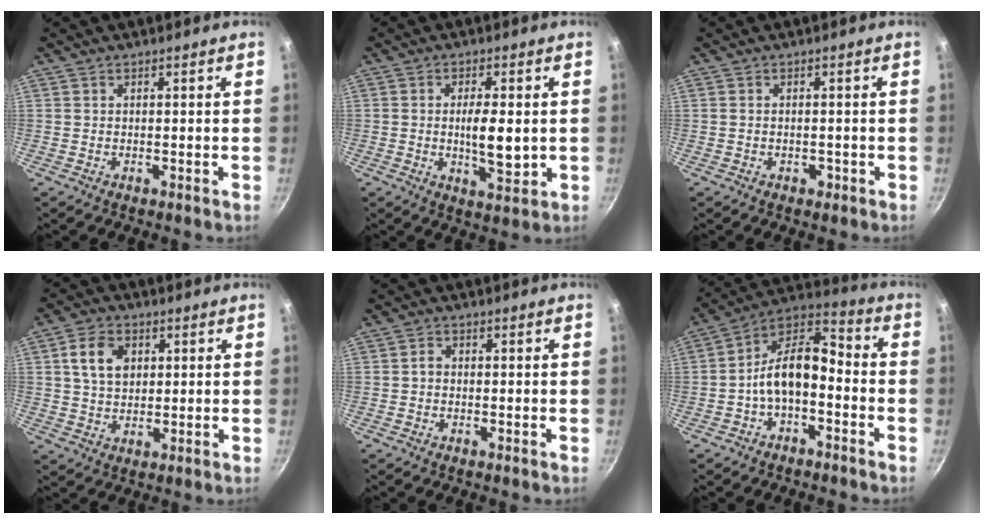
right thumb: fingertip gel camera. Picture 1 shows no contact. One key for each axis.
{"total": 7.2, "fx": -0.2, "fy": 2.6, "fz": 6.7, "tx": -0.107, "ty": -0.006, "tz": 0.001}
{"total": 1.4, "fx": -0.6, "fy": 0.9, "fz": 0.8, "tx": -0.010, "ty": 0.003, "tz": -0.007}
{"total": 7.4, "fx": 2.0, "fy": 5.4, "fz": 4.6, "tx": -0.069, "ty": 0.003, "tz": 0.033}
{"total": 1.3, "fx": -0.2, "fy": 1.1, "fz": 0.7, "tx": -0.013, "ty": 0.008, "tz": -0.006}
{"total": 12.2, "fx": -3.3, "fy": 6.7, "fz": 9.6, "tx": -0.153, "ty": 0.061, "tz": -0.071}